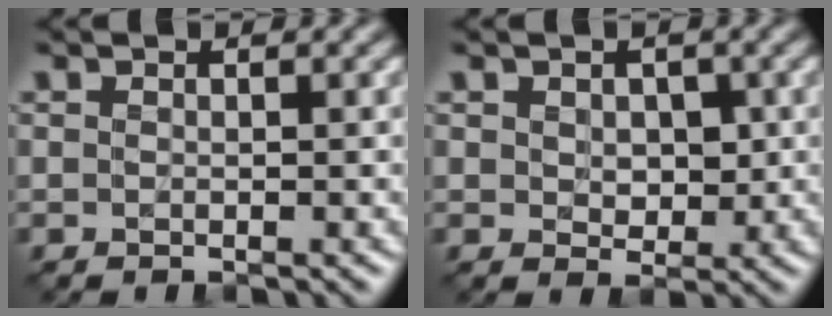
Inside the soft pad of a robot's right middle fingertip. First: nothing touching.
{"total": 2.1, "force": [0.2, 1.6, 1.4], "torque": [-0.027, -0.006, 0.011]}